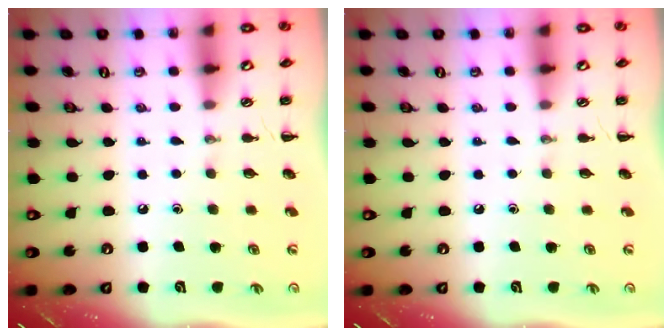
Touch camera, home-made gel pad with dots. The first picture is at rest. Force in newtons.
{"total": 0.0}